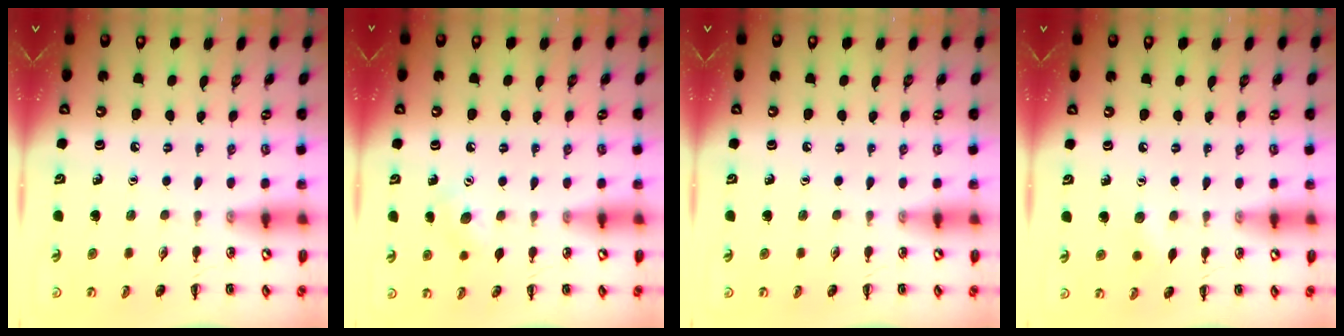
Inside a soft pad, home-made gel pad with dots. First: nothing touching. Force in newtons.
{"total": 5.6, "press": 5.5, "slide": 1.2}
{"total": 0.0}
{"total": 3.9, "press": 3.7, "slide": 1.0}